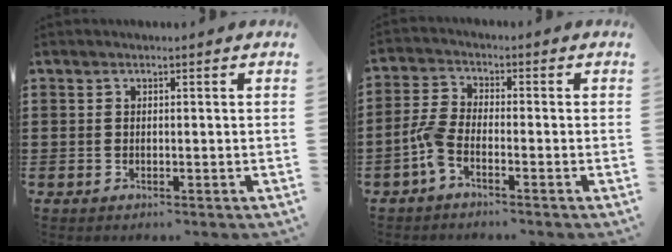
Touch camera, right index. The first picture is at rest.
{"total": 4.1, "force": [-2.2, 1.5, 3.2], "torque": [-0.083, -0.002, -0.046]}